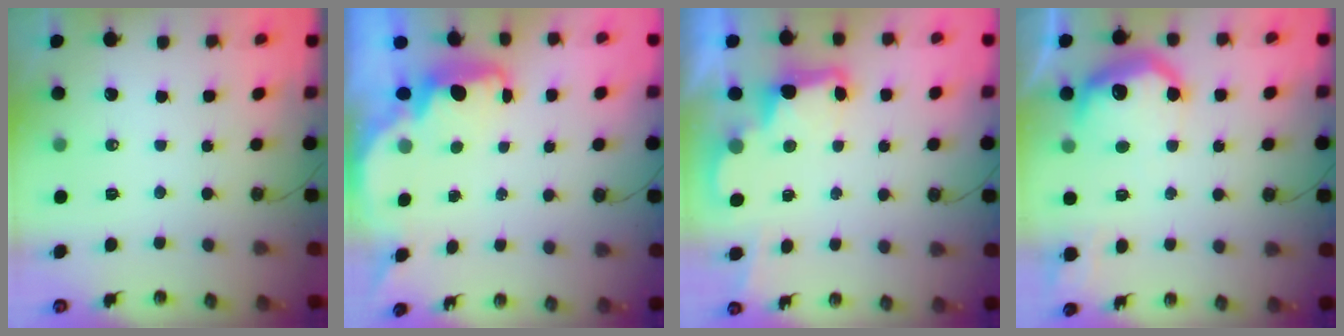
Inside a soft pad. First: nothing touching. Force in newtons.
{"total": 2.2, "press": 2.1, "slide": 0.6}
{"total": 3.2, "press": 3.1, "slide": 0.6}
{"total": 12.4, "press": 12.4, "slide": 0.6}